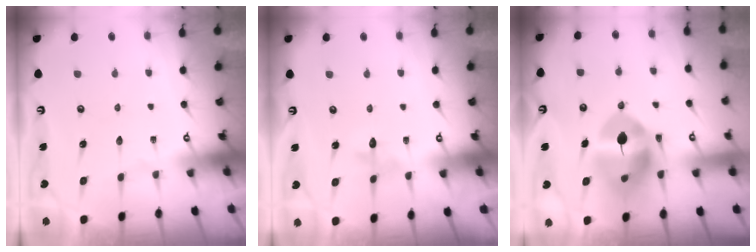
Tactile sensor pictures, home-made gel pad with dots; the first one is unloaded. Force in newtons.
{"total": 3.3, "press": 3.2, "slide": 0.6}
{"total": 11.6, "press": 11.4, "slide": 1.9}